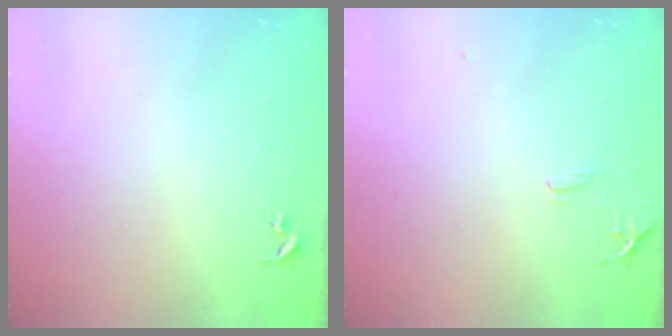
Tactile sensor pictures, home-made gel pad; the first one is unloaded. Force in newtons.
{"total": 7.7, "press": 7.7, "slide": 0.7}